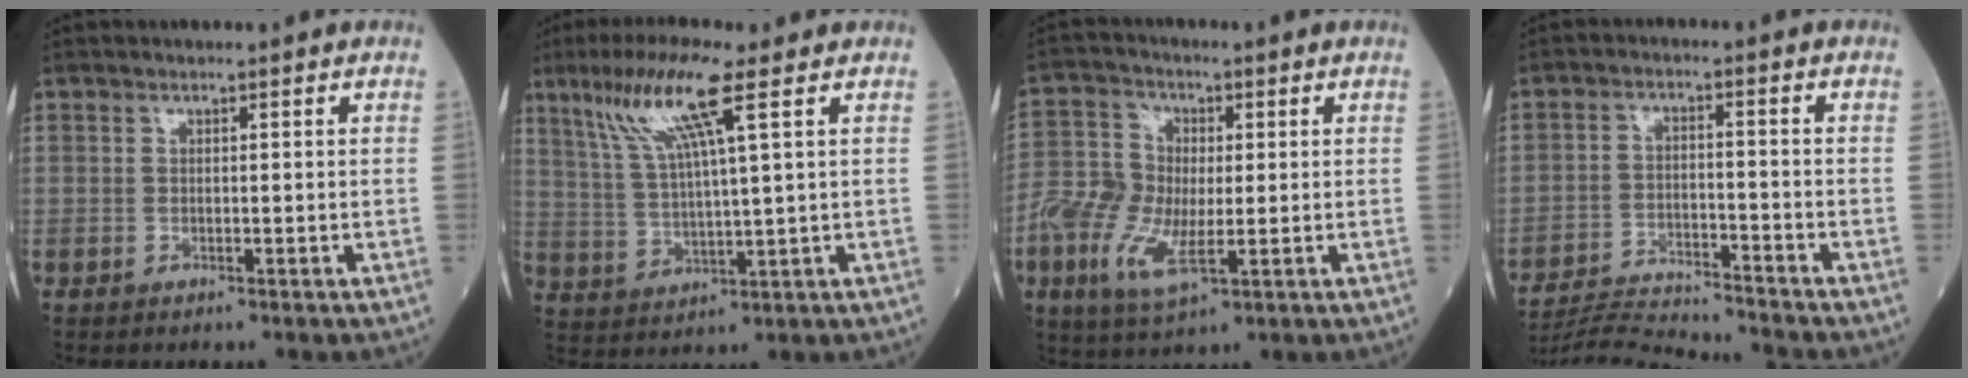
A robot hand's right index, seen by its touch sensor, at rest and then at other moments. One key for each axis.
{"total": 10.5, "fx": 5.6, "fy": -0.2, "fz": 8.9, "tx": -0.183, "ty": 0.012, "tz": 0.111}
{"total": 9.7, "fx": -2.0, "fy": 4.9, "fz": 8.1, "tx": -0.186, "ty": 0.001, "tz": -0.041}
{"total": 11.6, "fx": -11.3, "fy": -1.7, "fz": 2.0, "tx": -0.032, "ty": -0.008, "tz": -0.192}